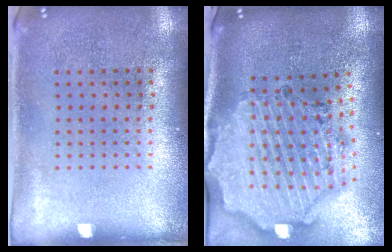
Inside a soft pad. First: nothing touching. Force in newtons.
{"total": 2.9, "press": 2.6, "slide": 1.2}